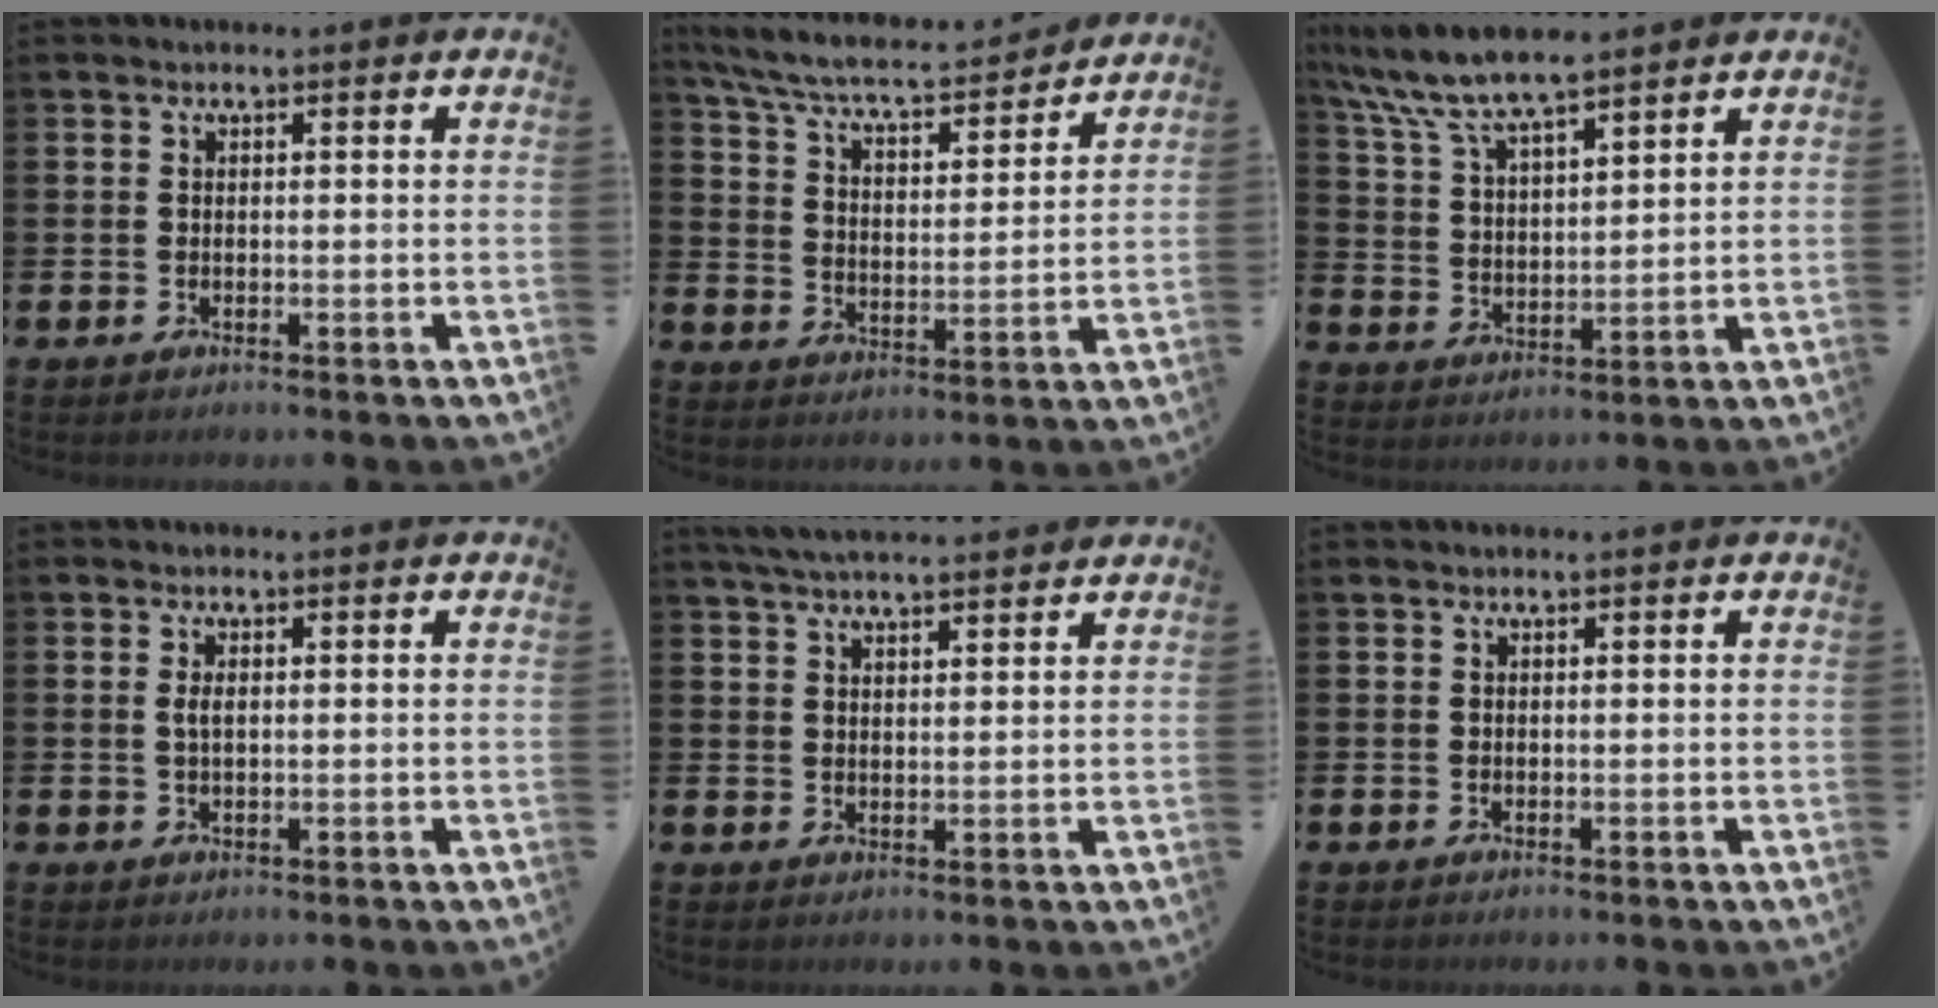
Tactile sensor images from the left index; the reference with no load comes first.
{"total": 7.0, "force": [6.5, 1.2, 2.4], "torque": [-0.085, -0.046, 0.109]}
{"total": 8.7, "force": [7.9, 1.5, 3.2], "torque": [-0.097, -0.030, 0.144]}
{"total": 1.6, "force": [0.3, 0.7, 1.4], "torque": [-0.019, 0.002, 0.001]}
{"total": 4.5, "force": [4.3, 0.5, 1.1], "torque": [-0.033, -0.011, 0.080]}
{"total": 0.0}